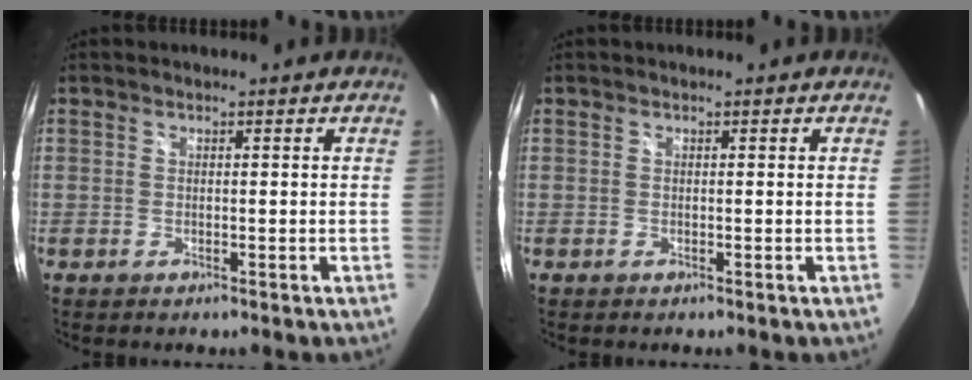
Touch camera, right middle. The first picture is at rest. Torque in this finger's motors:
{"motor_torque": [-0.01, 0.00, 0.00, 0.00]}